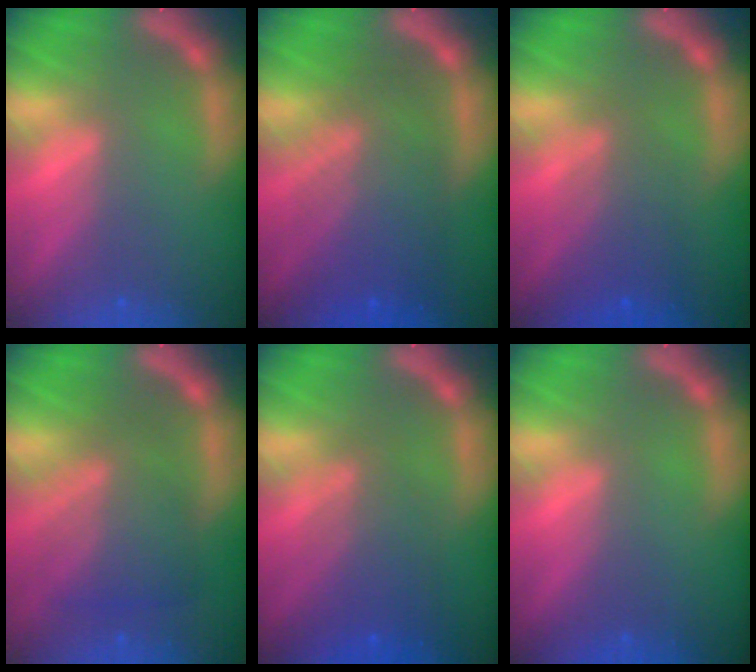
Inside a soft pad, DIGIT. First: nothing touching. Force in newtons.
{"total": 8.1}
{"total": 4.1}
{"total": 6.5}
{"total": 5.1}
{"total": 0.0}